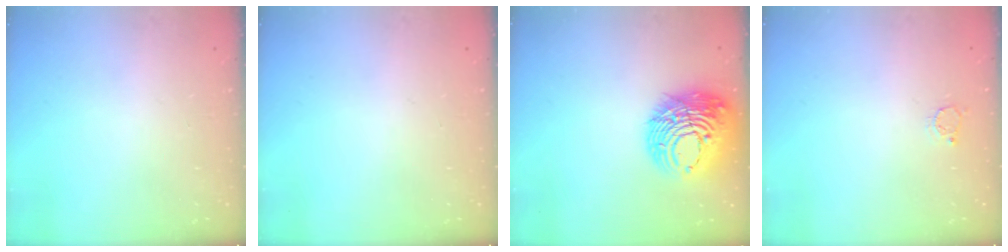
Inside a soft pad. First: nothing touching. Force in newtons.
{"total": 0.0}
{"total": 16.6, "press": 16.4, "slide": 2.0}
{"total": 2.8, "press": 2.8, "slide": 0.3}